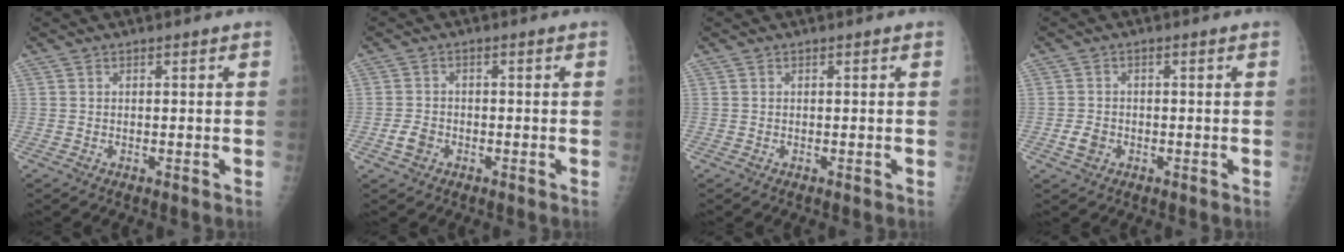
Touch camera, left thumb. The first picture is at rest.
{"total": 3.0, "force": [-1.3, 2.2, 1.5], "torque": [-0.024, 0.008, -0.022]}
{"total": 0.0}
{"total": 2.8, "force": [-1.0, 2.2, 1.4], "torque": [-0.021, 0.004, -0.015]}